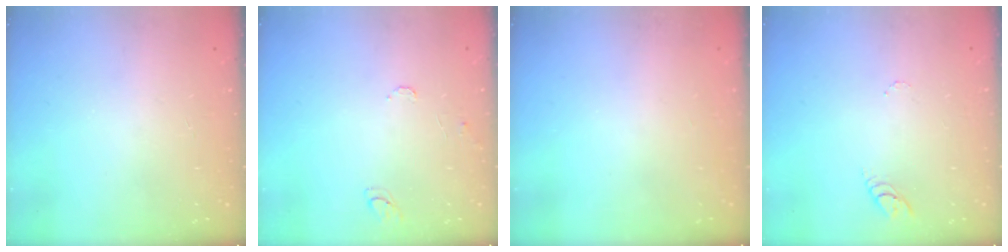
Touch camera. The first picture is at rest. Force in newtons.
{"total": 7.6, "press": 7.5, "slide": 0.6}
{"total": 0.0}
{"total": 3.4, "press": 3.4, "slide": 0.3}